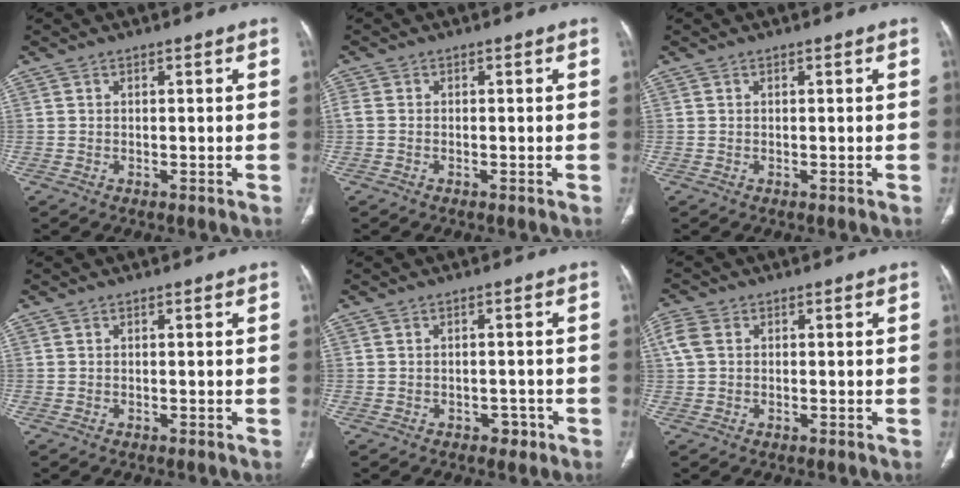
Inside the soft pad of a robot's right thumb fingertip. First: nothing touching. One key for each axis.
{"total": 1.2, "fx": -0.3, "fy": 0.9, "fz": 0.8, "tx": -0.022, "ty": -0.002, "tz": -0.009}
{"total": 0.0}
{"total": 0.0}
{"total": 2.1, "fx": -1.2, "fy": 1.5, "fz": 0.9, "tx": -0.002, "ty": 0.008, "tz": -0.014}
{"total": 3.7, "fx": 0.7, "fy": 2.8, "fz": 2.3, "tx": -0.064, "ty": 0.010, "tz": 0.011}